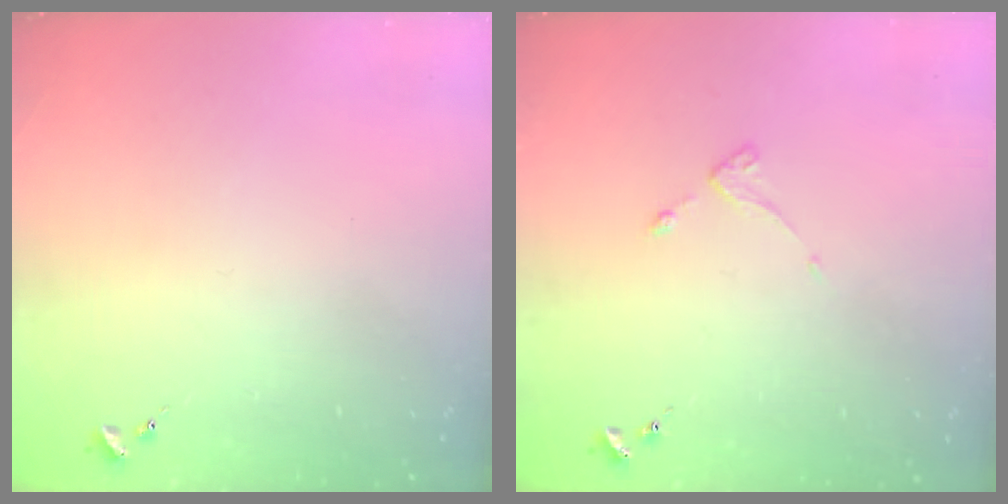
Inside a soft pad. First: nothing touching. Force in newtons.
{"total": 2.6, "press": 2.6, "slide": 0.5}